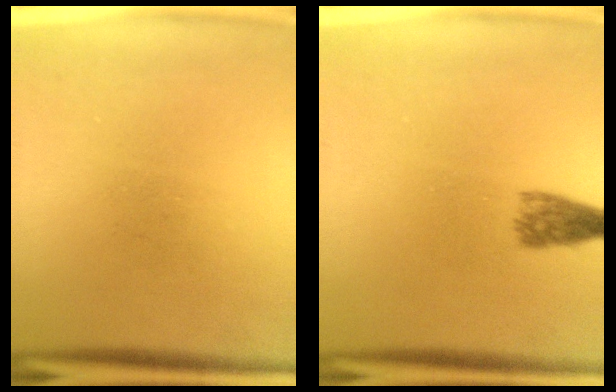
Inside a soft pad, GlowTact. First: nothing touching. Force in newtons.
{"total": 2.7}